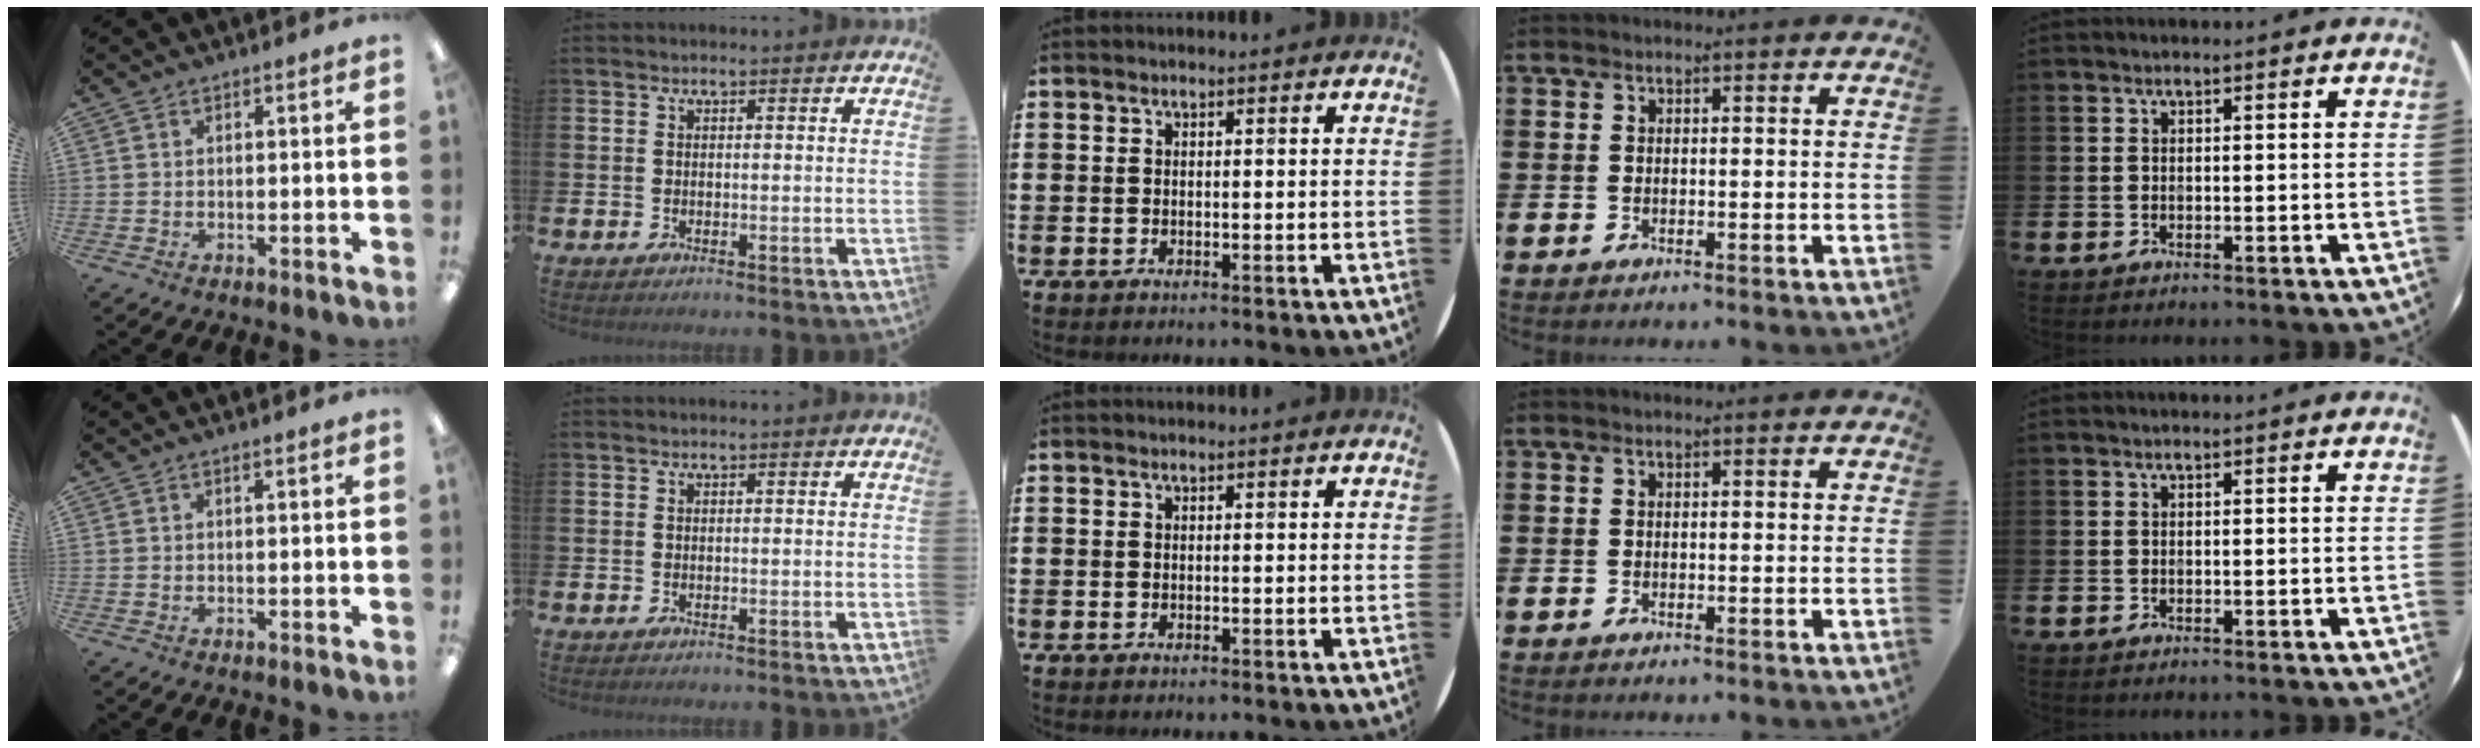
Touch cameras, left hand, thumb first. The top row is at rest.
{}